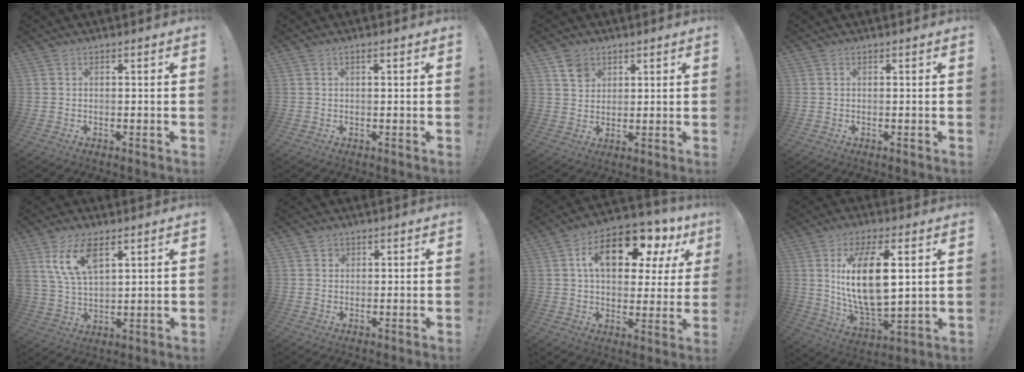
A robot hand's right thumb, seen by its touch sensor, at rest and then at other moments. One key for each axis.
{"total": 0.9, "fx": 0.3, "fy": 0.1, "fz": 0.9, "tx": -0.012, "ty": -0.001, "tz": 0.003}
{"total": 5.5, "fx": 3.3, "fy": 4.1, "fz": 1.5, "tx": -0.015, "ty": -0.014, "tz": 0.061}
{"total": 0.0}
{"total": 11.3, "fx": 6.4, "fy": 5.4, "fz": 7.6, "tx": -0.162, "ty": -0.015, "tz": 0.118}
{"total": 1.9, "fx": 1.2, "fy": 1.5, "fz": 0.2, "tx": -0.001, "ty": -0.004, "tz": 0.021}
{"total": 17.3, "fx": 7.8, "fy": 8.7, "fz": 12.7, "tx": -0.203, "ty": -0.033, "tz": 0.127}
{"total": 17.7, "fx": 4.4, "fy": 7.5, "fz": 15.4, "tx": -0.295, "ty": -0.020, "tz": 0.061}